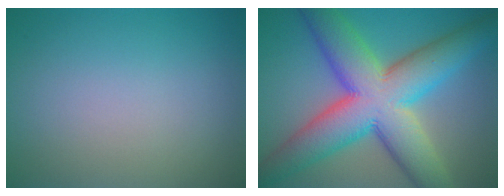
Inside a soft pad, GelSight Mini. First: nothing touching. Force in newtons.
{"total": 13.2, "press": 13.2, "slide": 0.4}